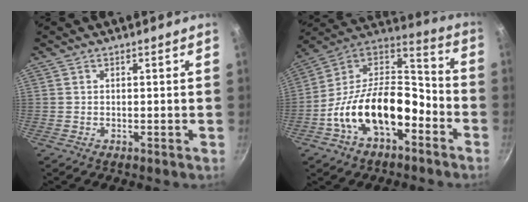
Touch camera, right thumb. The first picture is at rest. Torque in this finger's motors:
{"motor_torque": [0.97, 0.96, 1.40, -1.37, 0.55]}